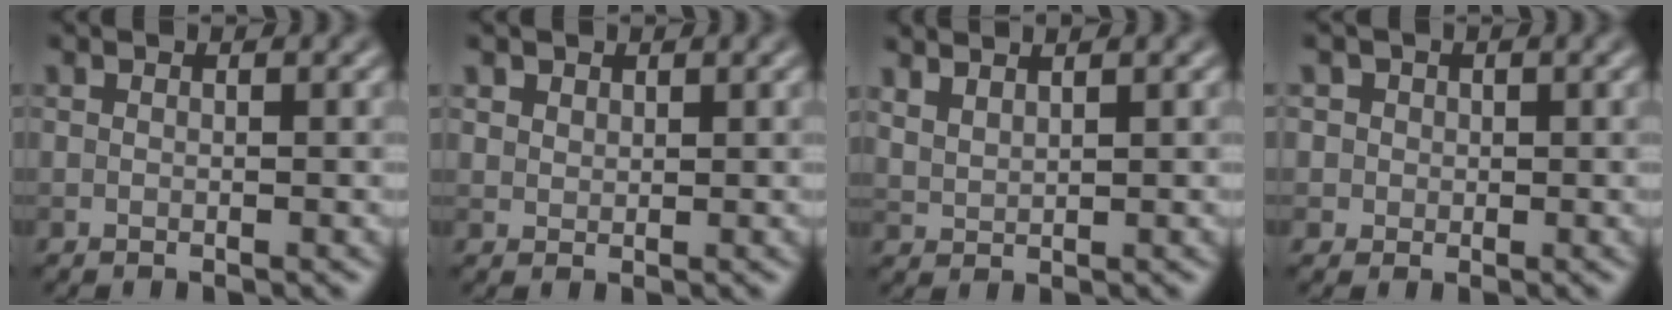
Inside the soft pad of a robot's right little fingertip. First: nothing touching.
{"total": 1.4, "force": [1.0, 0.9, 0.3], "torque": [-0.010, -0.007, 0.027]}
{"total": 2.2, "force": [1.9, 0.6, 0.9], "torque": [-0.014, 0.006, 0.032]}
{"total": 3.4, "force": [1.2, 3.0, 1.0], "torque": [-0.002, 0.013, 0.010]}